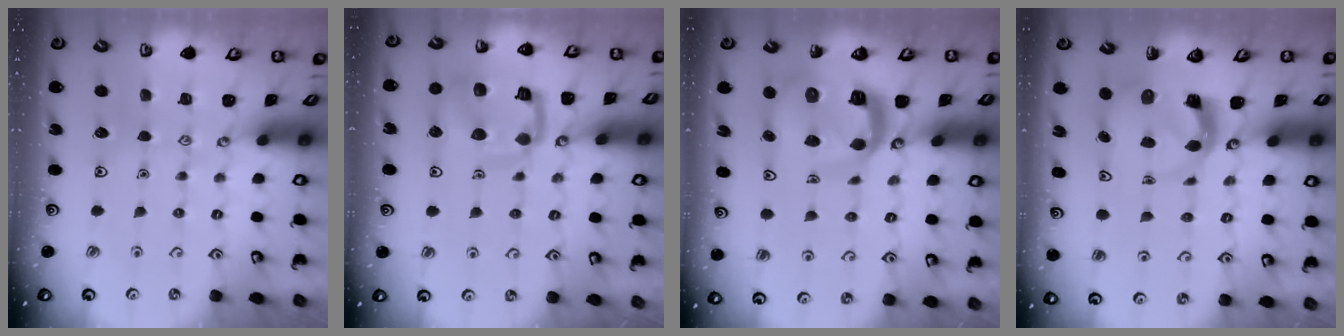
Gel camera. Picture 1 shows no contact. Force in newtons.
{"total": 13.7, "press": 13.7, "slide": 1.4}
{"total": 10.8, "press": 10.8, "slide": 1.4}
{"total": 3.8, "press": 3.8, "slide": 0.6}